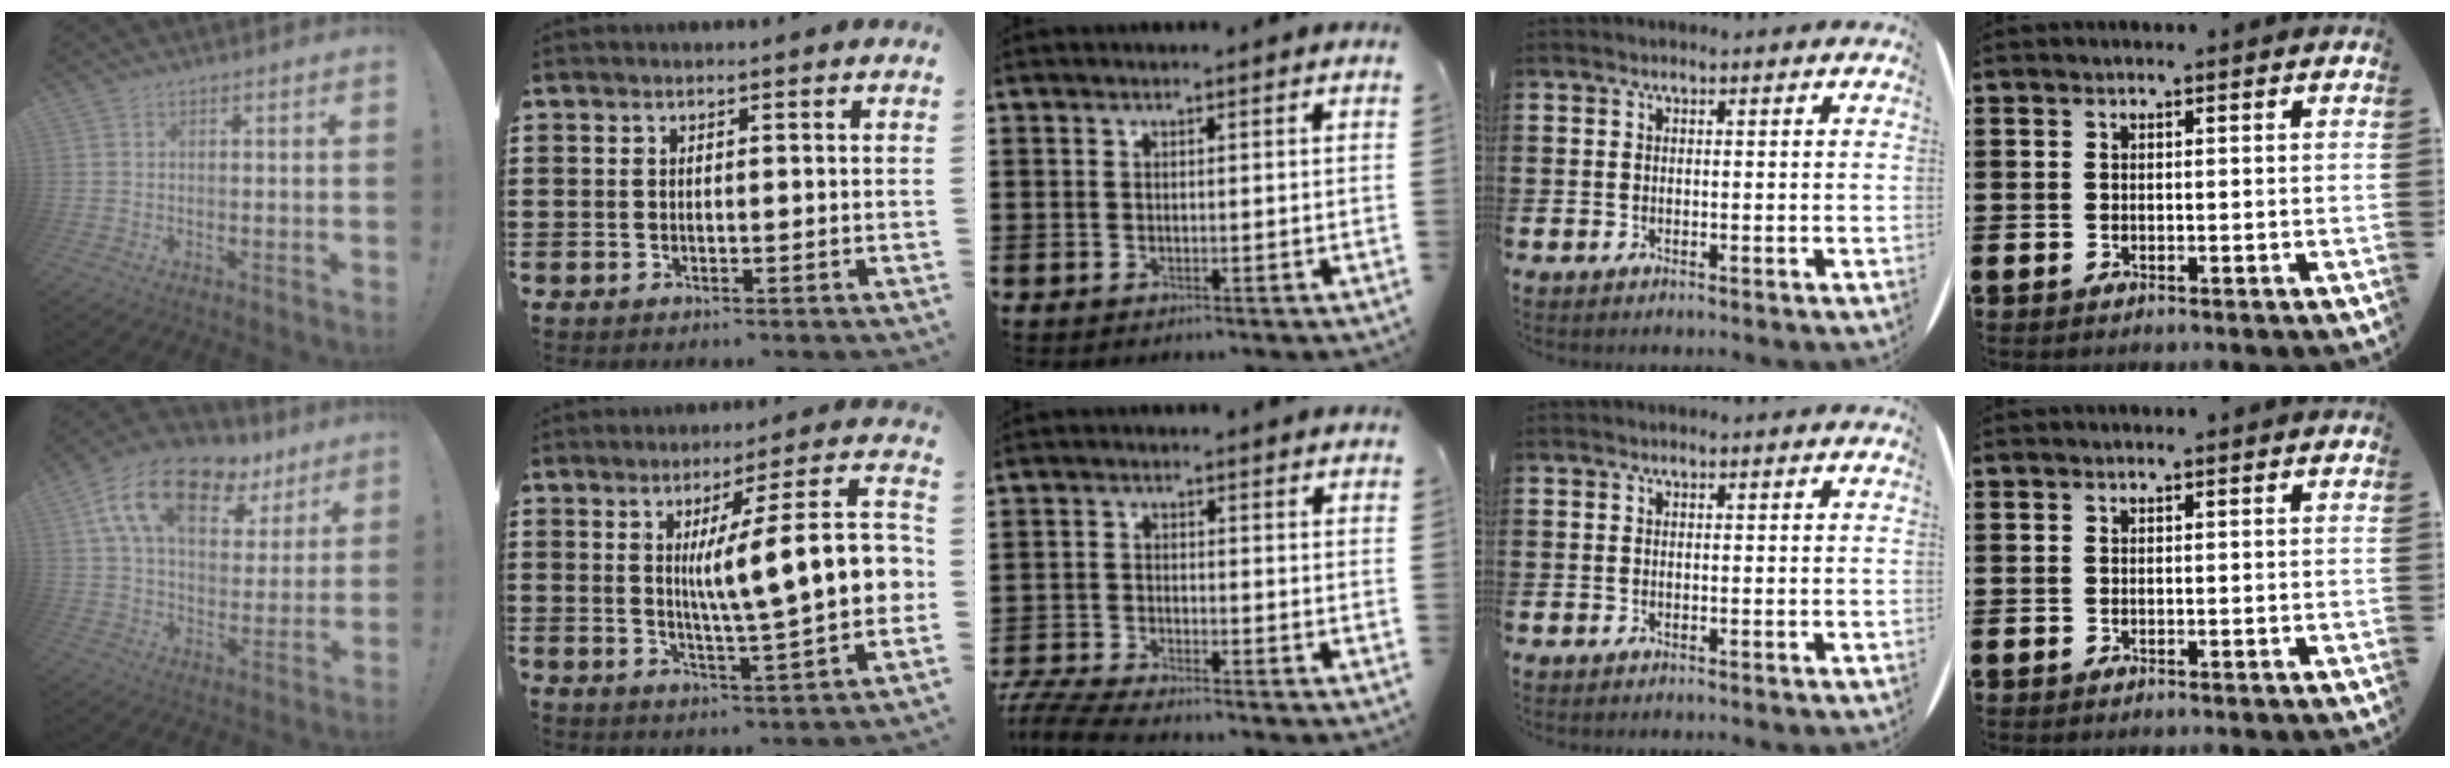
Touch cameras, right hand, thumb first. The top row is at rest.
{"thumb": {"total": 18.3, "force": [10.0, 9.7, 11.9], "torque": [-0.195, -0.046, 0.177]}, "index": {"total": 13.7, "force": [1.4, 2.1, 13.5], "torque": [-0.214, -0.006, 0.019]}, "middle": {"total": 5.0, "force": [-4.8, 0.3, 1.4], "torque": [-0.049, -0.010, -0.102]}}